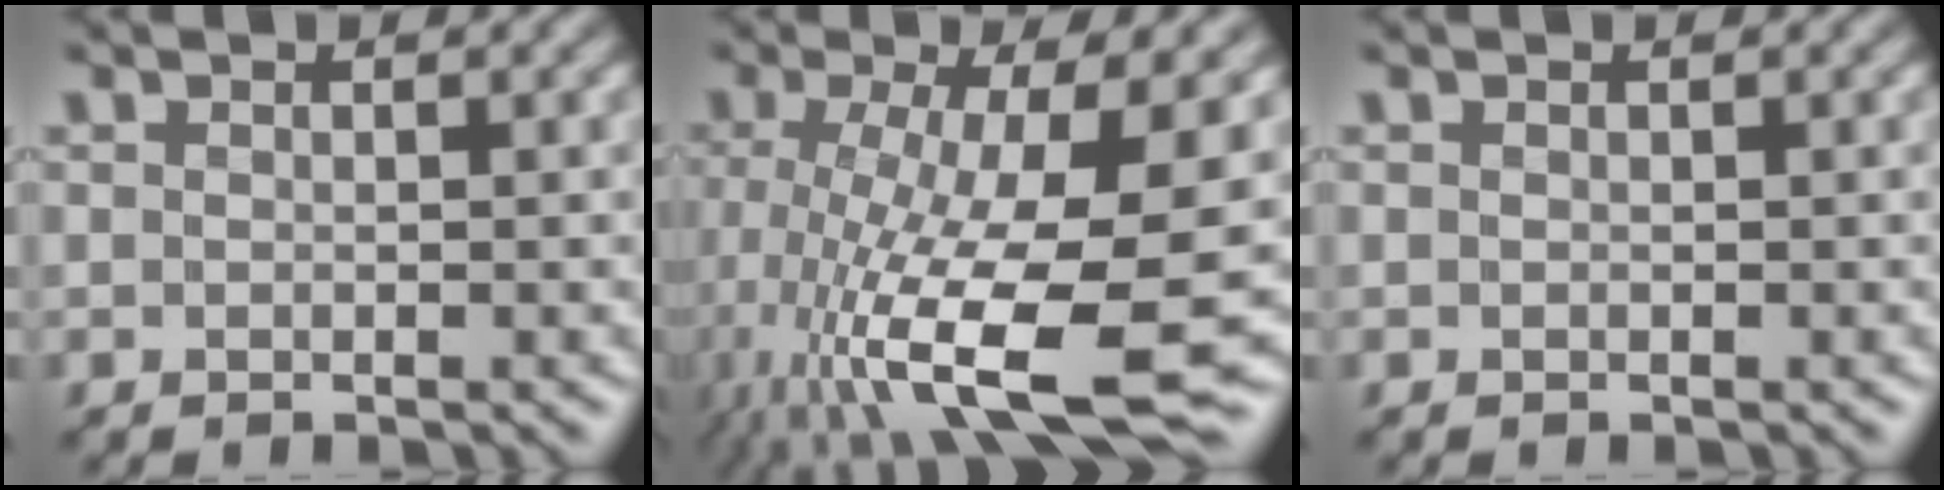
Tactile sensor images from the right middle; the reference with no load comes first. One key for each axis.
{"total": 13.3, "fx": -3.9, "fy": 4.2, "fz": 12.0, "tx": -0.224, "ty": -0.023, "tz": -0.058}
{"total": 0.0}